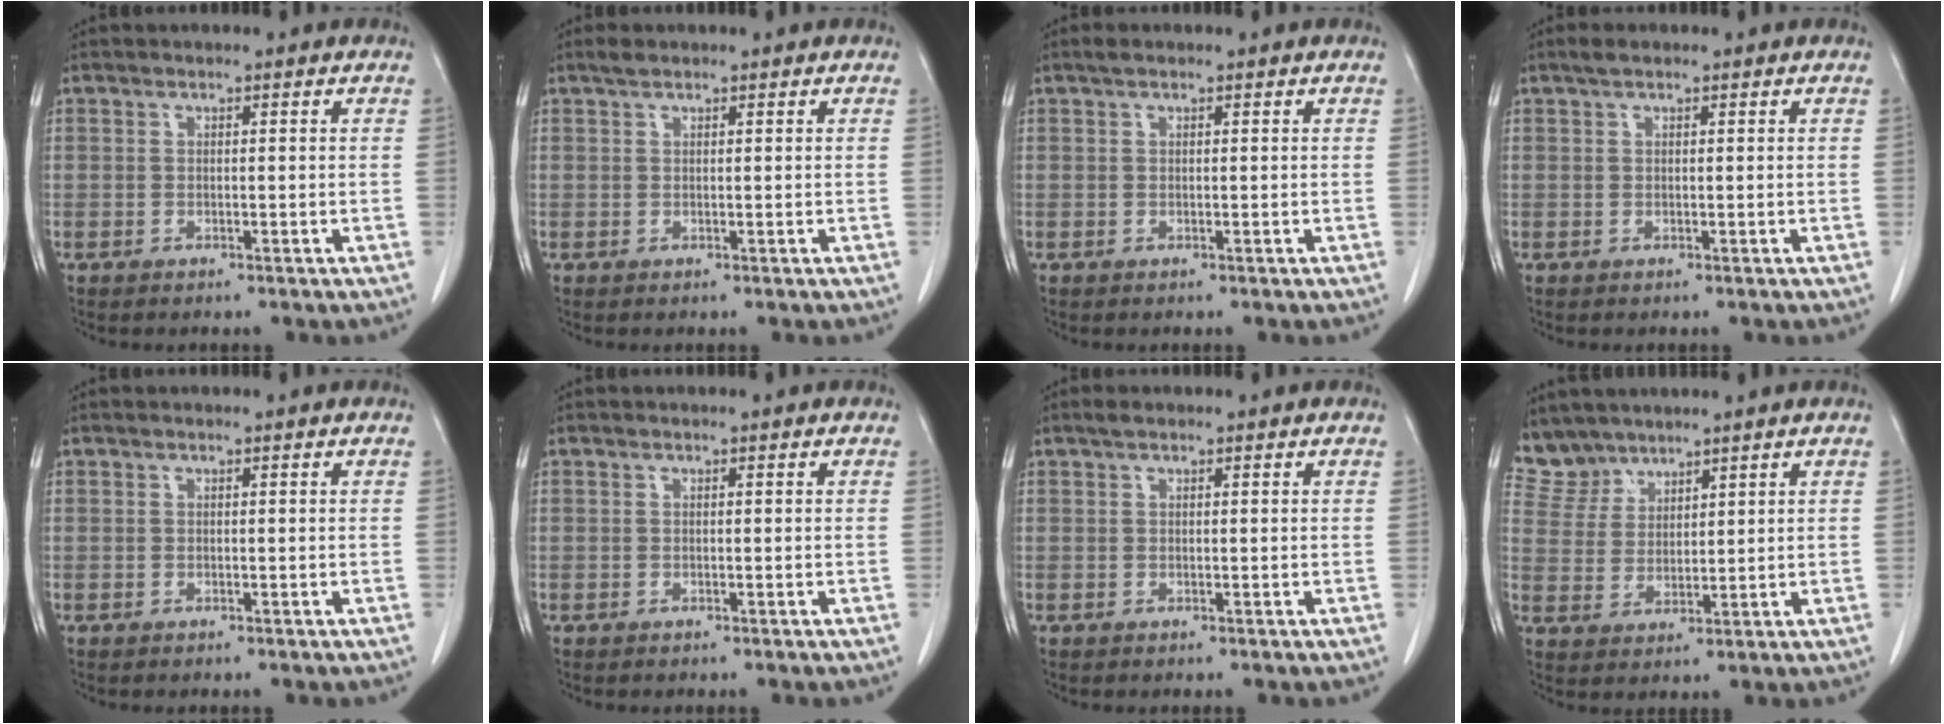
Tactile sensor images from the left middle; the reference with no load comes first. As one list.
[{"total": 1.1, "force": [0.9, 0.4, 0.6], "torque": [-0.015, 0.007, 0.018]}, {"total": 1.0, "force": [0.7, 0.3, 0.6], "torque": [-0.016, 0.012, 0.012]}, {"total": 1.4, "force": [1.0, 0.5, 0.9], "torque": [-0.021, 0.012, 0.018]}, {"total": 0.0}, {"total": 0.0}, {"total": 1.1, "force": [0.8, 0.4, 0.6], "torque": [-0.016, 0.009, 0.014]}, {"total": 5.0, "force": [4.6, 1.8, -0.4], "torque": [0.006, 0.005, 0.104]}]